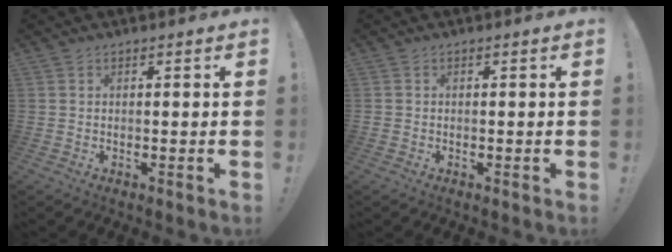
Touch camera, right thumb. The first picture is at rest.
{"total": 0.5, "force": [-0.5, 0.2, 0.1], "torque": [-0.005, 0.003, -0.008]}